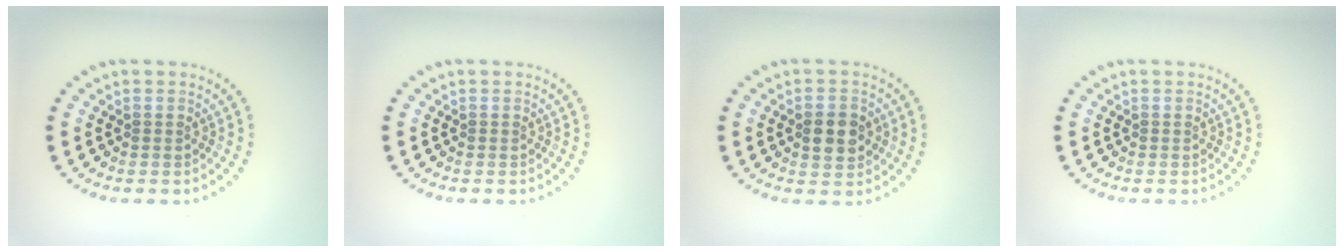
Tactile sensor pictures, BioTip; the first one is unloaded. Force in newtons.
{"total": 0.0}
{"total": 3.3, "press": 3.3, "slide": 0.1}
{"total": 0.0}